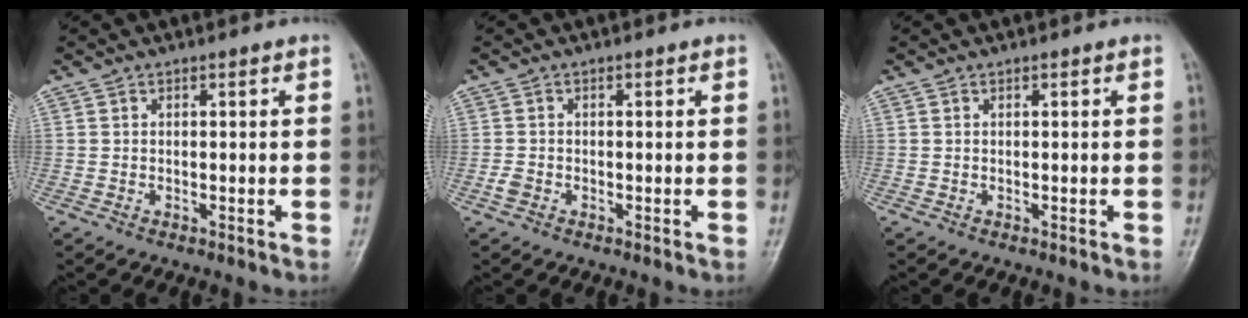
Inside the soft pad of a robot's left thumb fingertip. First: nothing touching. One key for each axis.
{"total": 1.5, "fx": -0.6, "fy": 1.2, "fz": 0.8, "tx": -0.016, "ty": 0.001, "tz": -0.015}
{"total": 0.0}